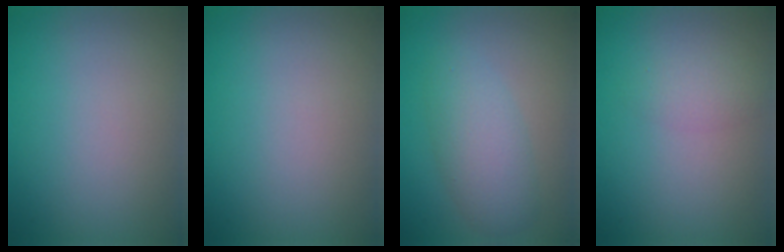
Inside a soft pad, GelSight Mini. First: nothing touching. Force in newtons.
{"total": 0.0}
{"total": 4.0, "press": 4.0, "slide": 0.1}
{"total": 1.6, "press": 1.5, "slide": 0.2}